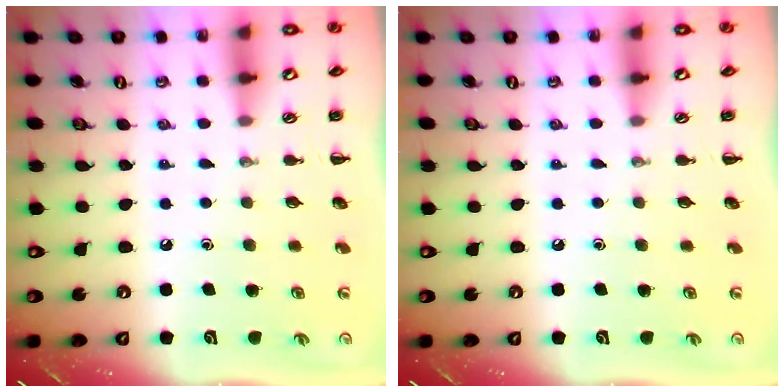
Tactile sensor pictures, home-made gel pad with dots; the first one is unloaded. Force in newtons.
{"total": 0.0}